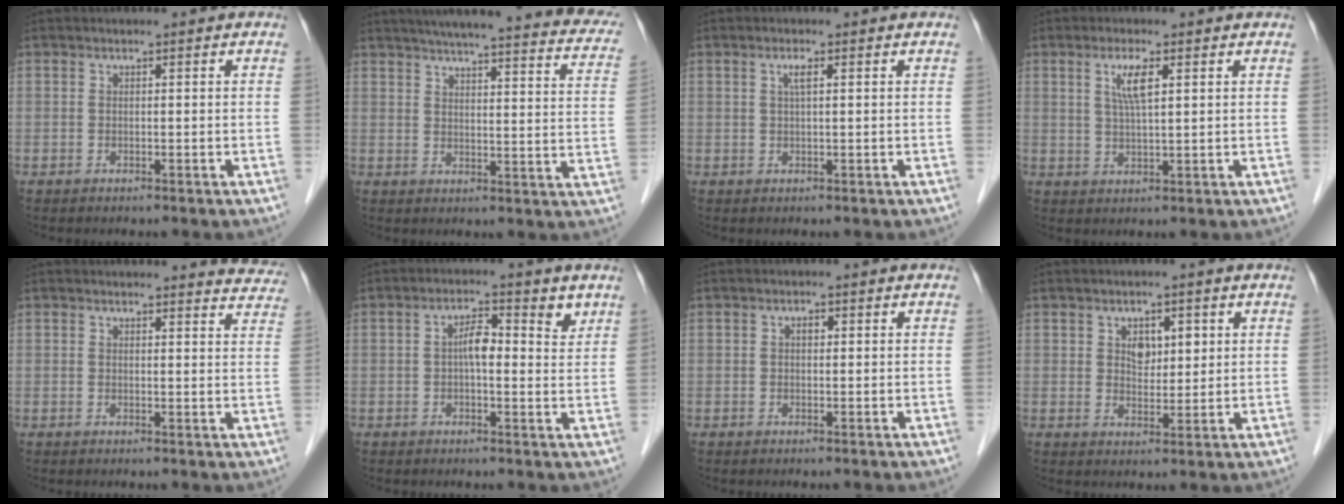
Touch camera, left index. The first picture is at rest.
{"total": 25.4, "force": [21.6, 3.3, 13.1], "torque": [-0.175, -0.014, 0.245]}
{"total": 1.5, "force": [0.6, 0.1, 1.4], "torque": [-0.030, 0.004, 0.009]}
{"total": 4.0, "force": [1.6, 0.4, 3.7], "torque": [-0.074, 0.001, 0.031]}
{"total": 7.3, "force": [7.2, 1.2, 0.5], "torque": [0.020, -0.023, 0.046]}
{"total": 5.1, "force": [1.6, 1.9, 4.5], "torque": [-0.073, 0.019, 0.019]}
{"total": 0.8, "force": [0.2, 0.5, 0.6], "torque": [-0.013, 0.003, 0.003]}
{"total": 3.8, "force": [1.4, 2.3, 2.7], "torque": [-0.042, 0.005, 0.025]}